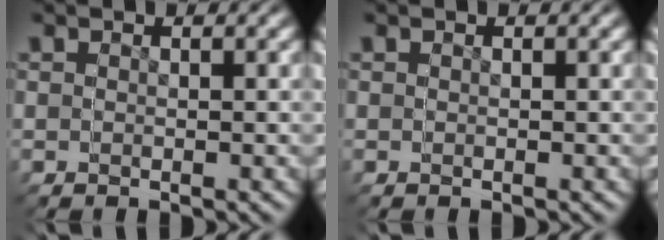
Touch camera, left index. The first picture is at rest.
{"total": 0.0}